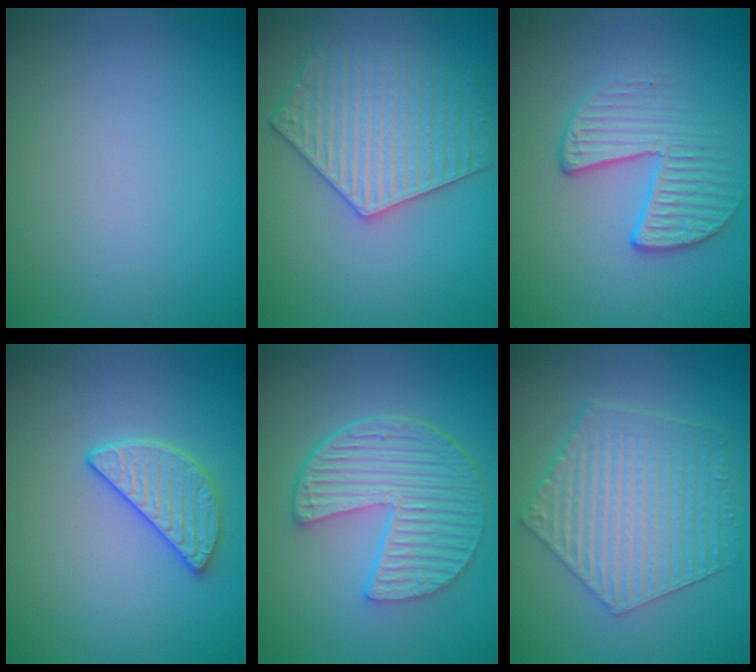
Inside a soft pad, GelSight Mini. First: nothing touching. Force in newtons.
{"total": 4.7, "press": 4.5, "slide": 1.3}
{"total": 3.4, "press": 2.9, "slide": 1.8}
{"total": 2.8, "press": 2.7, "slide": 0.7}
{"total": 6.2, "press": 4.7, "slide": 4.1}
{"total": 6.3, "press": 4.8, "slide": 4.2}